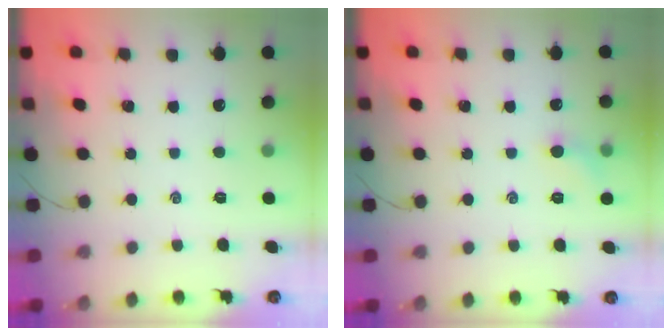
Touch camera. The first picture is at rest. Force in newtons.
{"total": 5.5, "press": 5.2, "slide": 1.7}